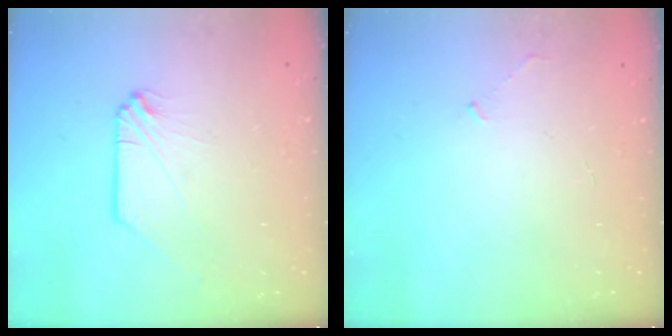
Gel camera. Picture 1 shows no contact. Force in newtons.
{"total": 2.5, "press": 2.4, "slide": 0.6}